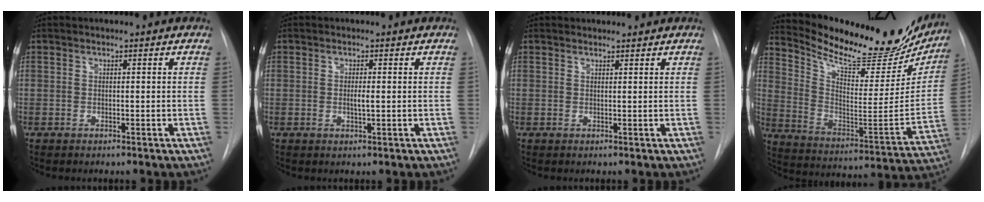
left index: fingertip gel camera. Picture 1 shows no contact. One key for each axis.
{"total": 1.3, "fx": 0.1, "fy": 0.2, "fz": 1.3, "tx": -0.027, "ty": -0.002, "tz": 0.001}
{"total": 4.3, "fx": 4.2, "fy": 0.7, "fz": 0.8, "tx": -0.008, "ty": 0.028, "tz": 0.053}
{"total": 26.1, "fx": 23.0, "fy": 6.2, "fz": 10.6, "tx": -0.168, "ty": -0.056, "tz": 0.326}